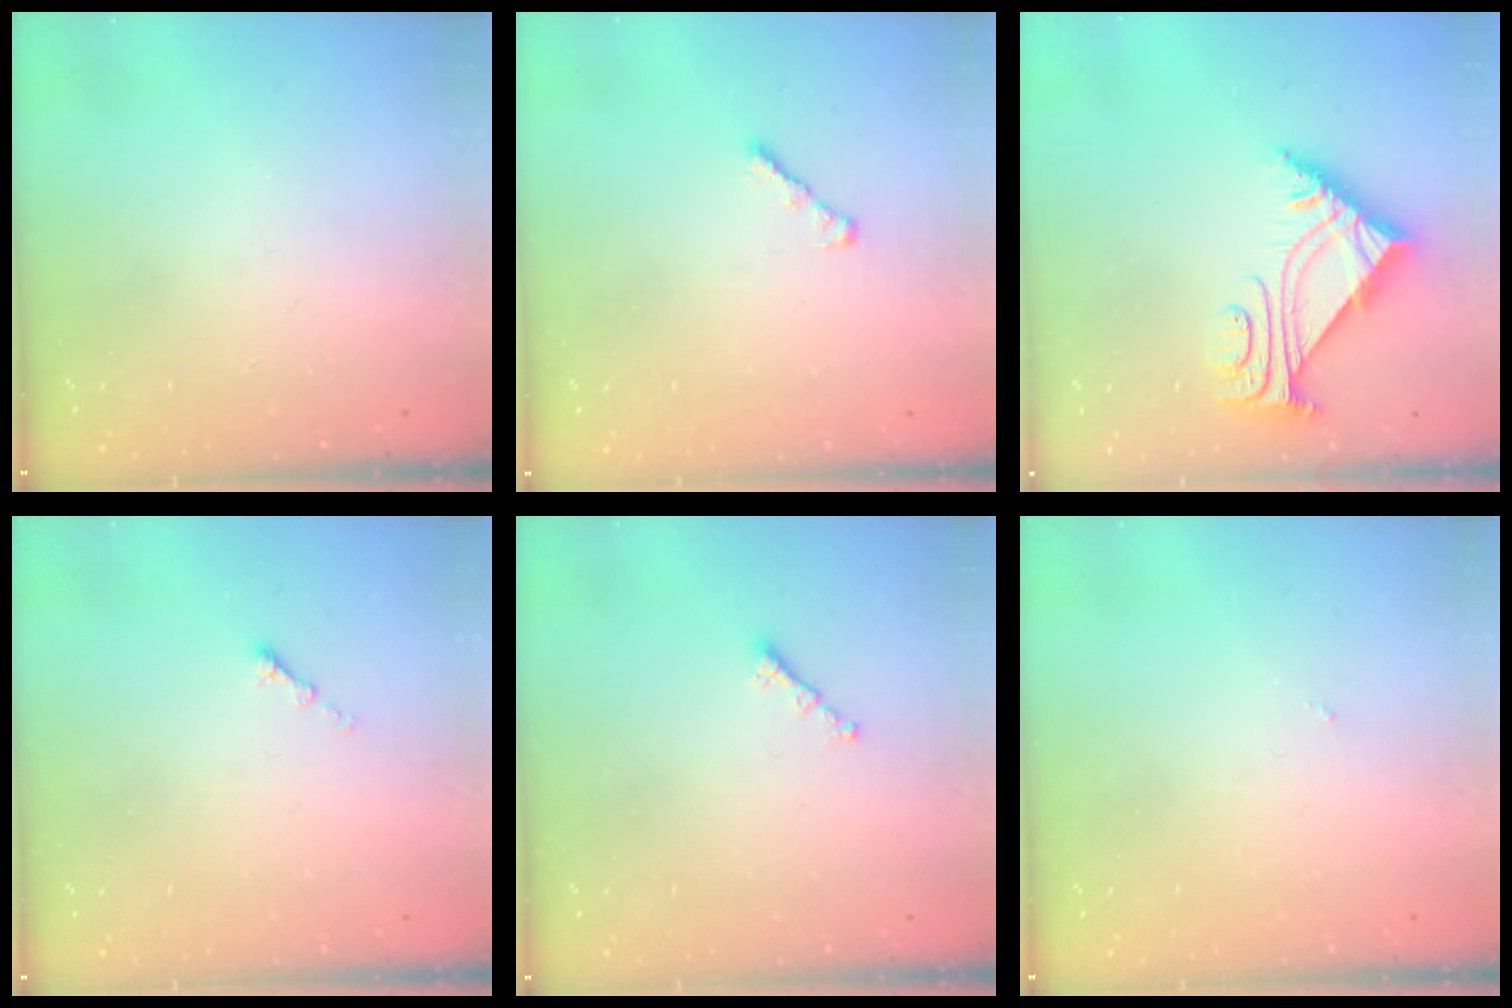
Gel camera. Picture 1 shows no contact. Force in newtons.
{"total": 2.4, "press": 2.3, "slide": 0.6}
{"total": 6.6, "press": 6.6, "slide": 0.9}
{"total": 1.1, "press": 1.0, "slide": 0.5}
{"total": 0.7, "press": 0.6, "slide": 0.4}
{"total": 0.0}